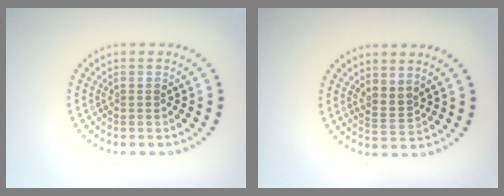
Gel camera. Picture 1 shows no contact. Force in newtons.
{"total": 2.0, "press": 1.4, "slide": 1.4}